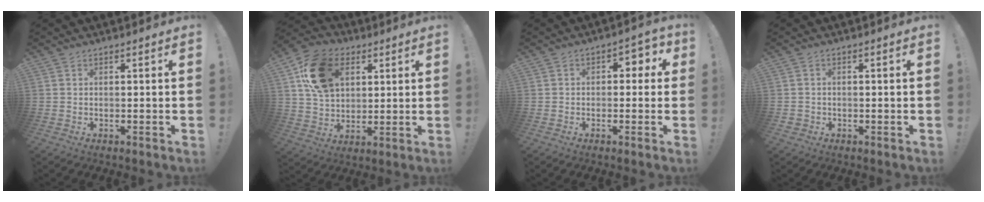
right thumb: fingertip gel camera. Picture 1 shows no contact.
{"total": 18.0, "force": [6.7, 12.9, 10.7], "torque": [-0.151, -0.016, 0.133]}
{"total": 4.2, "force": [0.1, 3.2, 2.7], "torque": [-0.021, 0.000, -0.004]}
{"total": 1.3, "force": [-0.6, 1.1, 0.4], "torque": [-0.005, 0.002, -0.010]}